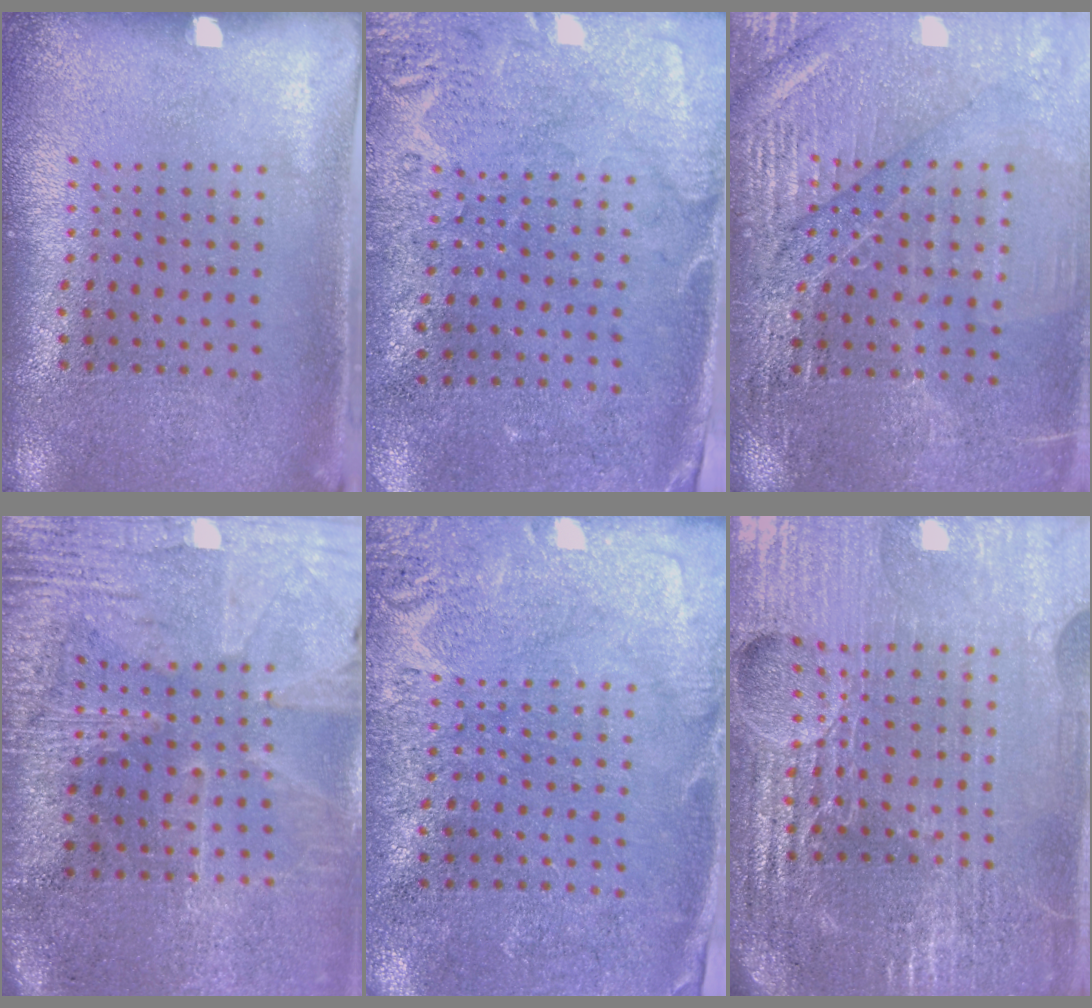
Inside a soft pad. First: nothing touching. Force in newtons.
{"total": 2.7, "press": 2.3, "slide": 1.5}
{"total": 3.2, "press": 3.2, "slide": 0.2}
{"total": 3.5, "press": 3.2, "slide": 1.4}
{"total": 2.8, "press": 2.6, "slide": 0.9}
{"total": 6.1, "press": 5.4, "slide": 2.8}